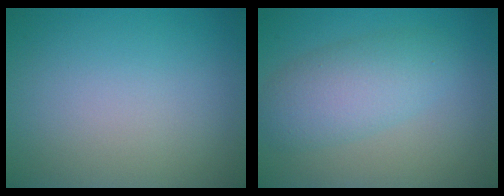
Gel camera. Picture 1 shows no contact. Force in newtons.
{"total": 4.5, "press": 4.5, "slide": 0.2}